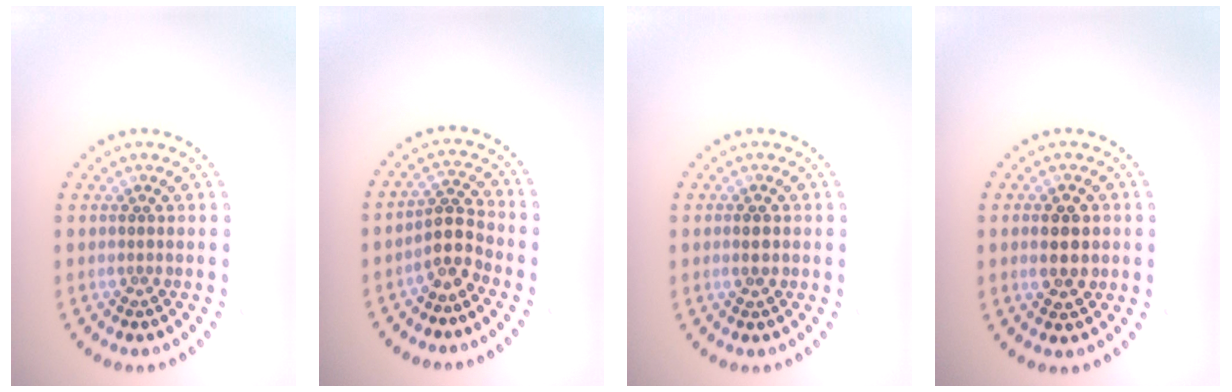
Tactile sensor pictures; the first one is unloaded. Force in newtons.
{"total": 2.7, "press": 2.1, "slide": 1.8}
{"total": 1.7, "press": 1.7, "slide": 0.0}
{"total": 3.0, "press": 3.0, "slide": 0.1}